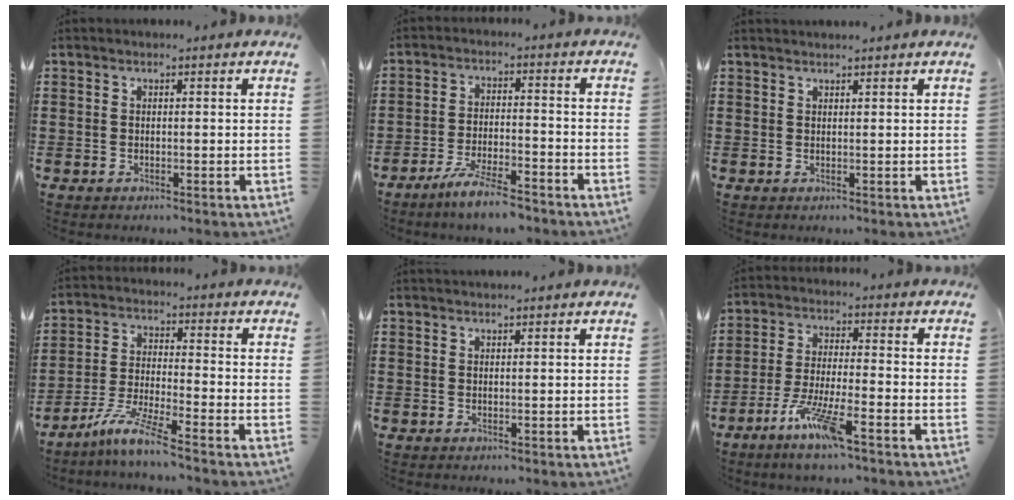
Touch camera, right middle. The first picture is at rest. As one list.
[{"total": 6.2, "force": [-5.3, 0.5, 3.2], "torque": [-0.071, -0.005, -0.101]}, {"total": 1.0, "force": [1.0, -0.1, 0.0], "torque": [-0.003, -0.002, 0.019]}, {"total": 6.9, "force": [-5.7, -0.1, 3.9], "torque": [-0.088, -0.013, -0.114]}, {"total": 0.8, "force": [0.8, 0.0, 0.0], "torque": [-0.002, -0.001, 0.015]}, {"total": 7.6, "force": [-4.9, 0.7, 5.7], "torque": [-0.115, -0.007, -0.090]}]